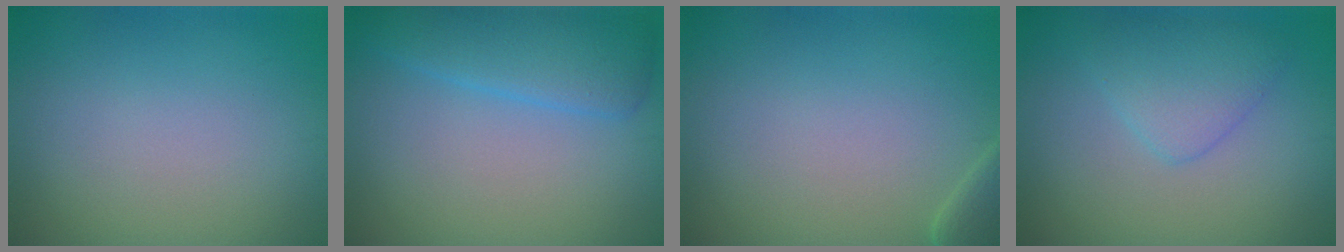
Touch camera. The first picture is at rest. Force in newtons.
{"total": 4.2, "press": 4.2, "slide": 0.1}
{"total": 2.4, "press": 2.3, "slide": 0.4}
{"total": 3.0, "press": 3.0, "slide": 0.0}